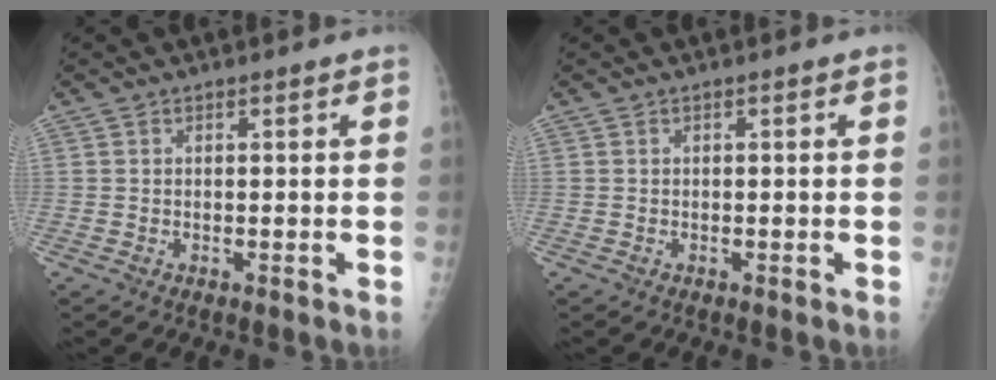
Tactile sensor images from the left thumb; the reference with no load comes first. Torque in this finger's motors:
{"motor_torque": [0.03, 0.06, 0.02, -0.04, 0.00]}